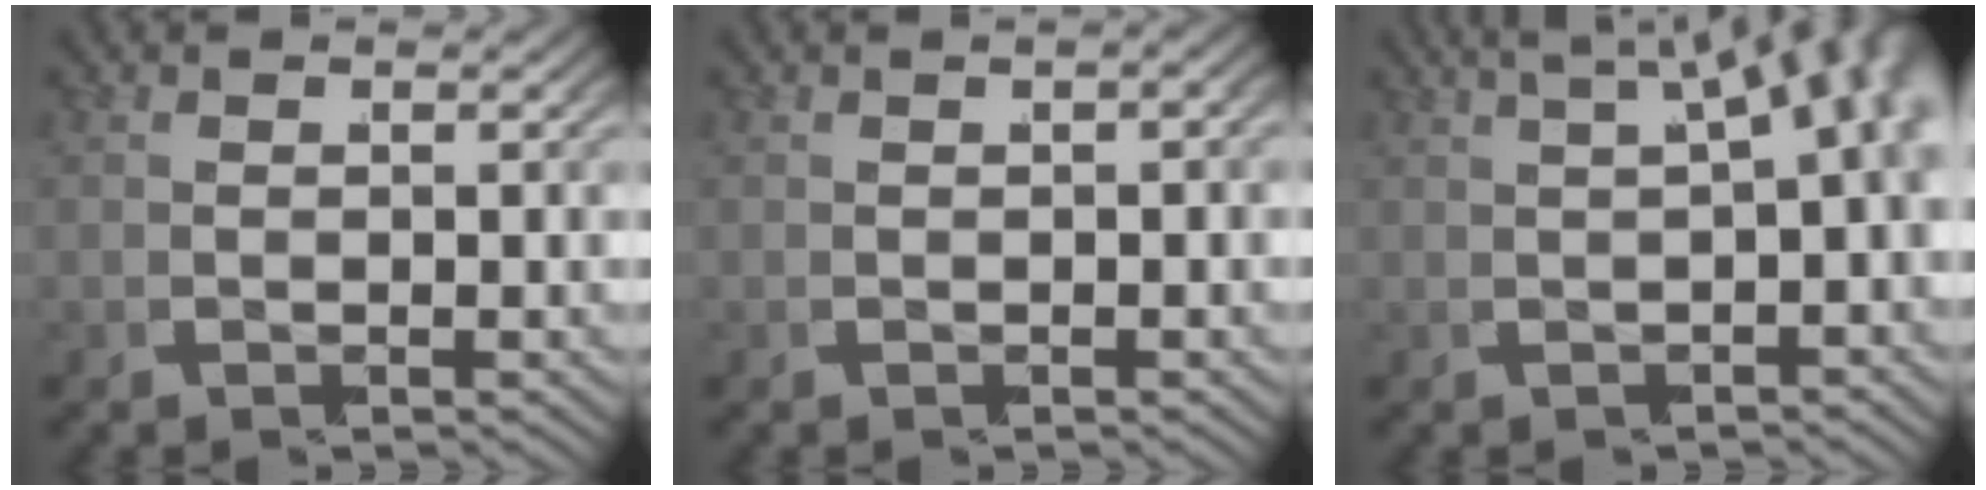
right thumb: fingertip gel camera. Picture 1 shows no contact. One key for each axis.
{"total": 1.9, "fx": 0.4, "fy": 0.9, "fz": 1.6, "tx": -0.015, "ty": 0.009, "tz": 0.003}
{"total": 8.5, "fx": 2.5, "fy": 4.8, "fz": 6.6, "tx": -0.061, "ty": 0.030, "tz": 0.019}